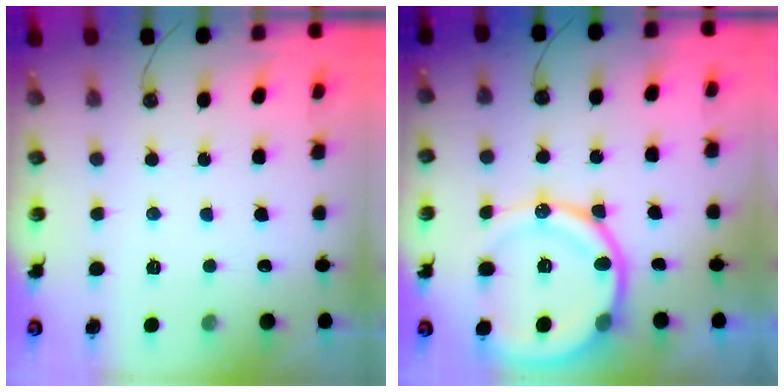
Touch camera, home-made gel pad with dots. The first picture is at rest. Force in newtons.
{"total": 16.4, "press": 16.3, "slide": 1.8}